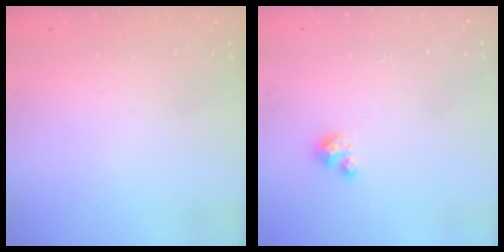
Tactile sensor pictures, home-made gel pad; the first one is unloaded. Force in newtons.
{"total": 3.5, "press": 3.4, "slide": 0.3}